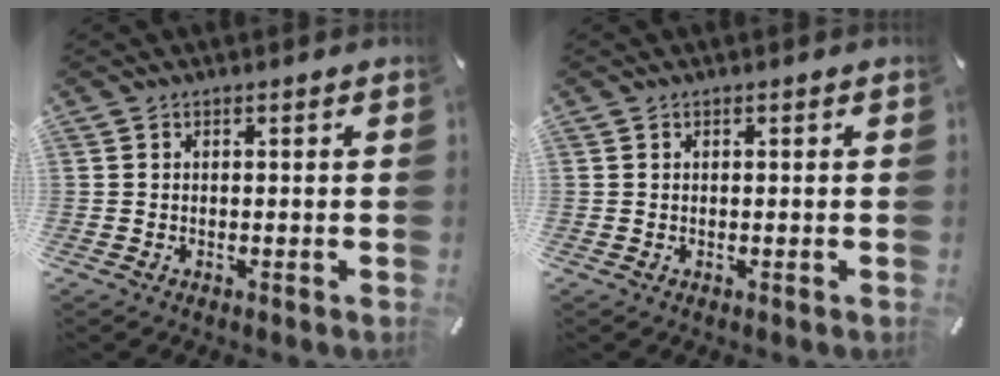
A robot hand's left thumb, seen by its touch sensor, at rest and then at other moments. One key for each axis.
{"total": 0.0}